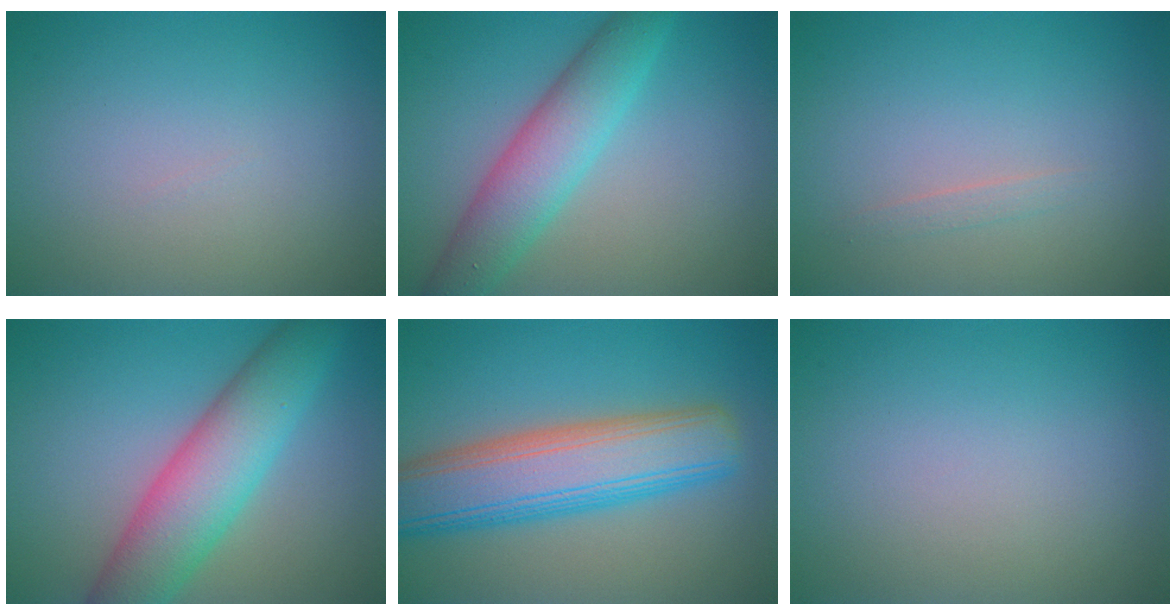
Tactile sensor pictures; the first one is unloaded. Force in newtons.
{"total": 5.7, "press": 5.7, "slide": 0.1}
{"total": 0.7, "press": 0.7, "slide": 0.1}
{"total": 7.6, "press": 7.6, "slide": 0.2}
{"total": 9.0, "press": 9.0, "slide": 0.3}
{"total": 0.0}